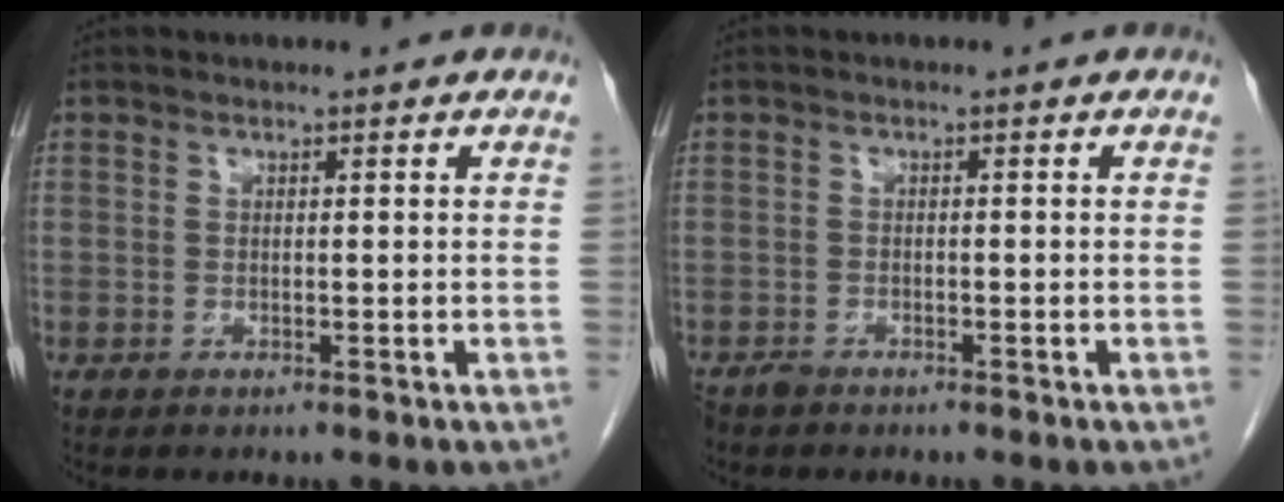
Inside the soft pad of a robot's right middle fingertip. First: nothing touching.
{"total": 1.5, "force": [-1.3, 0.6, 0.4], "torque": [-0.011, -0.002, -0.021]}